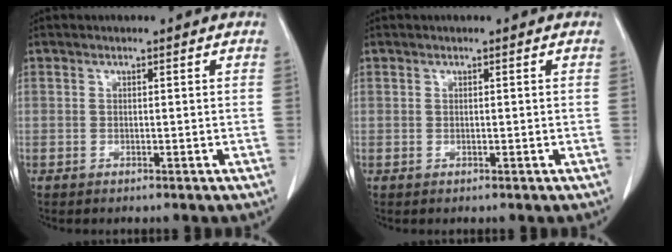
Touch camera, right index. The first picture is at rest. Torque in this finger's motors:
{"motor_torque": [0.00, 0.00, 0.00, 0.00]}